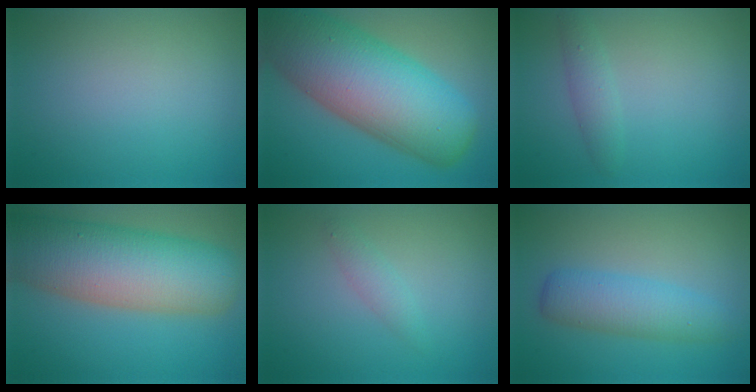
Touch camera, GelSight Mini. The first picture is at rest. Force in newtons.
{"total": 15.2, "press": 15.1, "slide": 0.6}
{"total": 1.7, "press": 1.7, "slide": 0.1}
{"total": 12.3, "press": 12.3, "slide": 0.8}
{"total": 1.4, "press": 1.4, "slide": 0.0}
{"total": 4.1, "press": 4.1, "slide": 0.2}